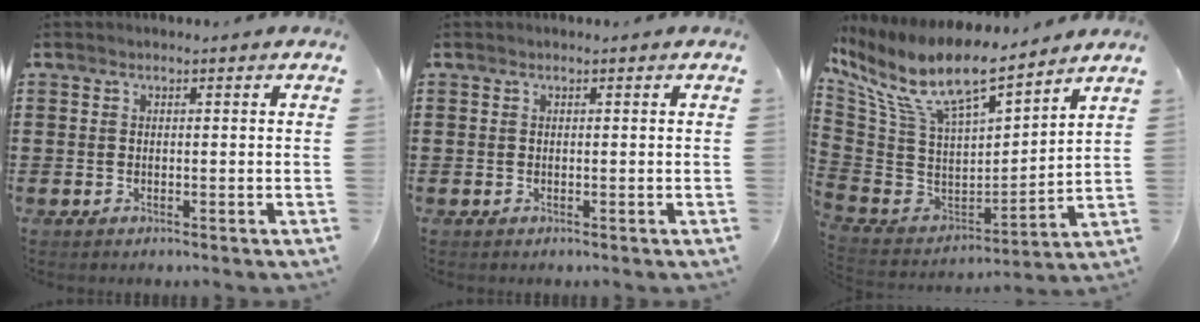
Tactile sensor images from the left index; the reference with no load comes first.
{"total": 0.0}
{"total": 13.0, "force": [9.3, 3.4, 8.3], "torque": [-0.193, -0.059, 0.163]}